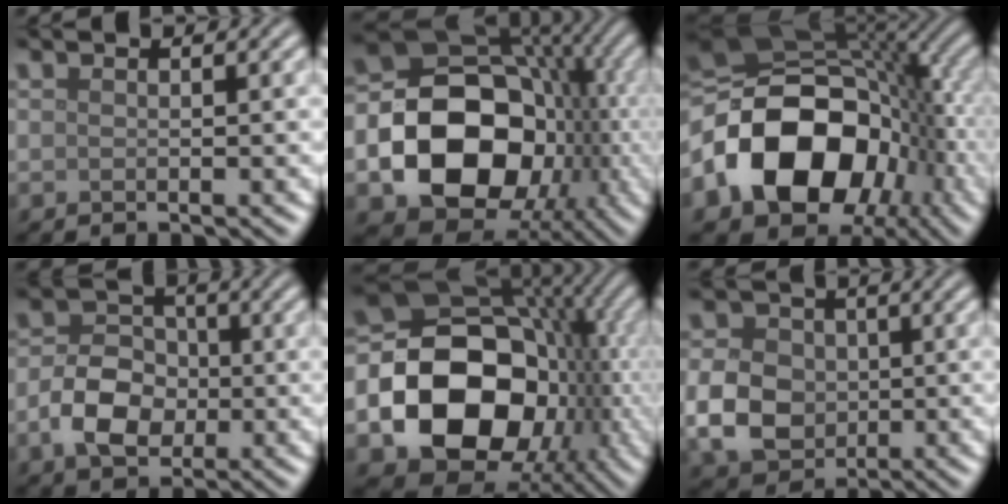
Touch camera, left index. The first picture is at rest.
{"total": 15.7, "force": [-3.6, 12.2, 9.2], "torque": [-0.151, -0.019, -0.063]}
{"total": 16.7, "force": [-4.4, 12.2, 10.5], "torque": [-0.187, -0.015, -0.078]}
{"total": 5.1, "force": [-1.4, 3.7, 3.2], "torque": [-0.058, 0.002, -0.028]}
{"total": 17.6, "force": [-3.5, 13.7, 10.4], "torque": [-0.187, -0.020, -0.057]}
{"total": 6.2, "force": [-0.8, 5.1, 3.5], "torque": [-0.076, -0.001, -0.023]}